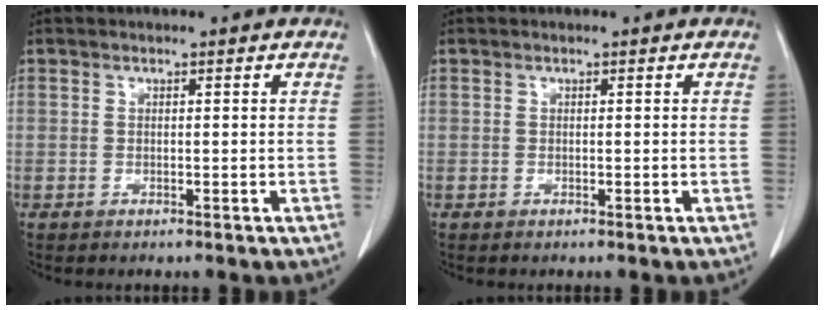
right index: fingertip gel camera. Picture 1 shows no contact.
{"total": 0.0}